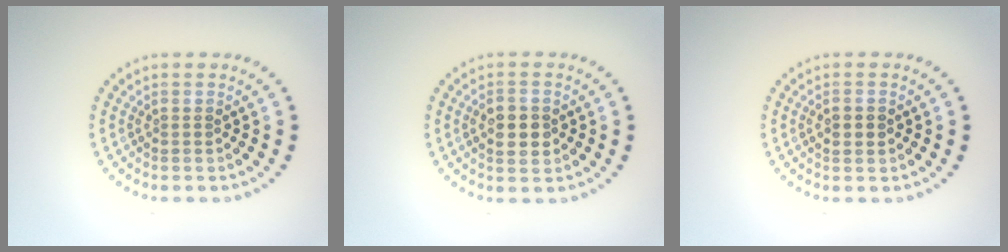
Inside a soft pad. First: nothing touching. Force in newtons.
{"total": 2.9, "press": 2.9, "slide": 0.1}
{"total": 2.1, "press": 2.1, "slide": 0.1}